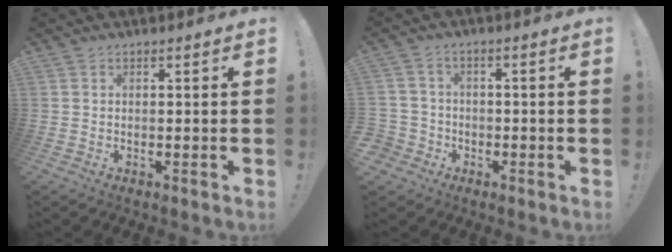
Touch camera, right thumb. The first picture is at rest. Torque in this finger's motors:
{"motor_torque": [-0.29, 0.14, -0.24, 0.20, -0.01]}